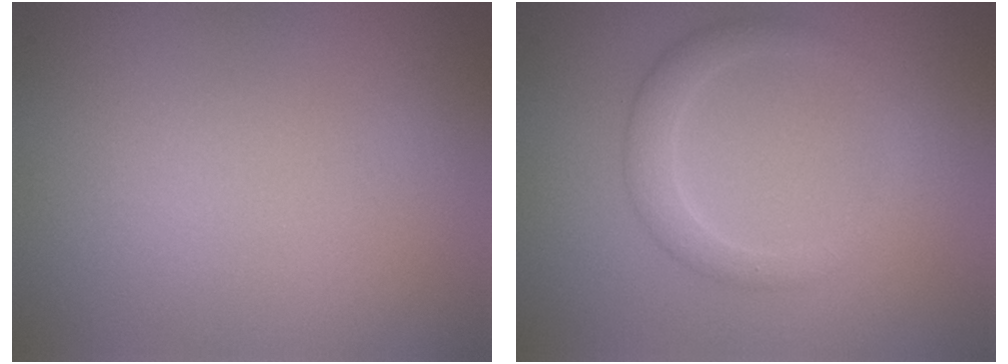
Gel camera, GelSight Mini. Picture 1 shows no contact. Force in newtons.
{"total": 2.1, "press": 2.1, "slide": 0.1}